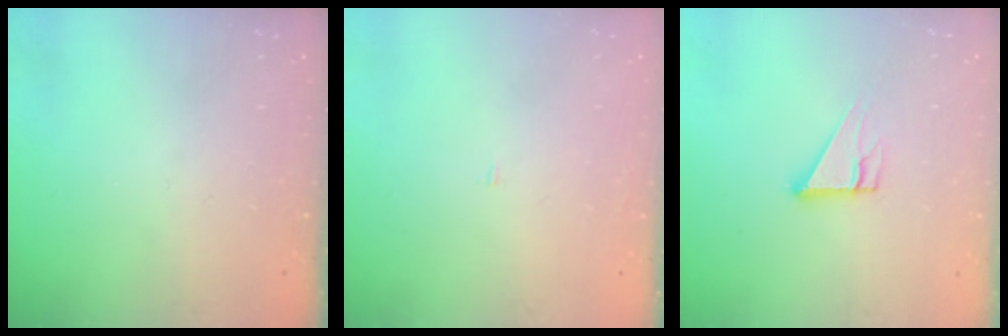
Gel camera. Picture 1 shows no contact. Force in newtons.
{"total": 1.2, "press": 1.2, "slide": 0.1}
{"total": 5.1, "press": 5.0, "slide": 0.4}